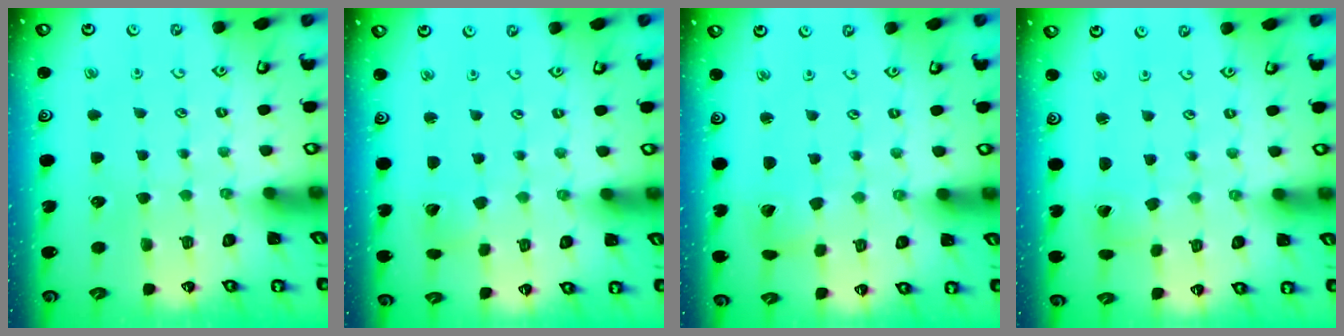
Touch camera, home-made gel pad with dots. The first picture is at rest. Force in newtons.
{"total": 3.5, "press": 3.5, "slide": 0.4}
{"total": 3.0, "press": 3.0, "slide": 0.4}
{"total": 1.0, "press": 1.0, "slide": 0.0}